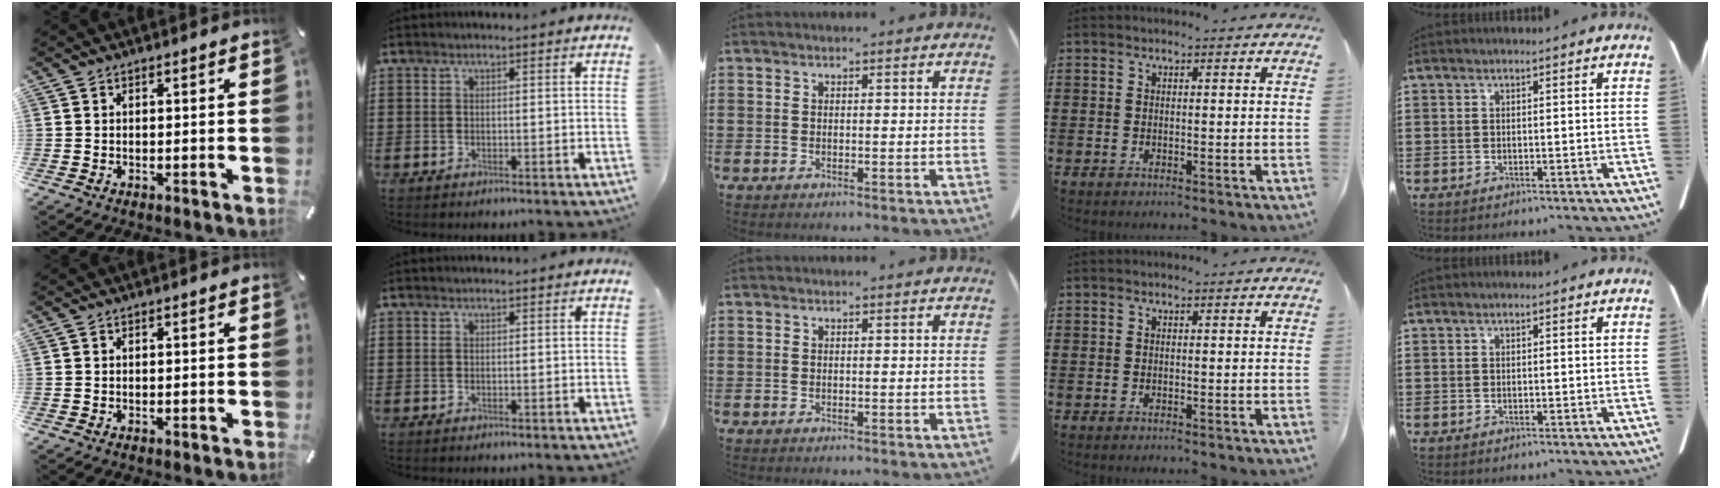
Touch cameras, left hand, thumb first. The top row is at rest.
{}